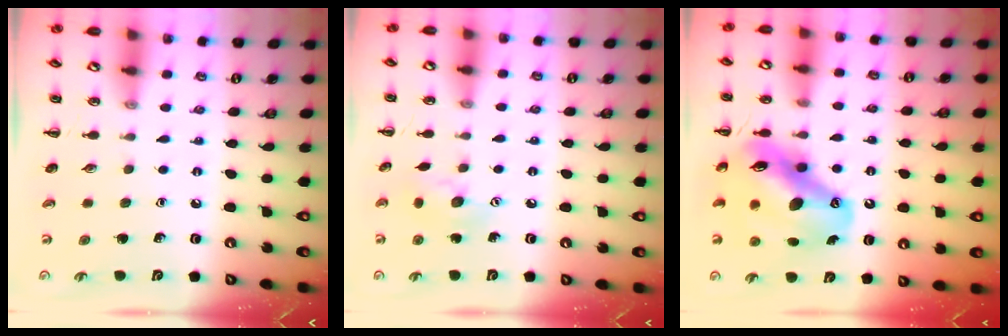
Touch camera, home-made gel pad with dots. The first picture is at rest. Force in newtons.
{"total": 7.8, "press": 7.7, "slide": 1.1}
{"total": 16.9, "press": 16.2, "slide": 4.9}